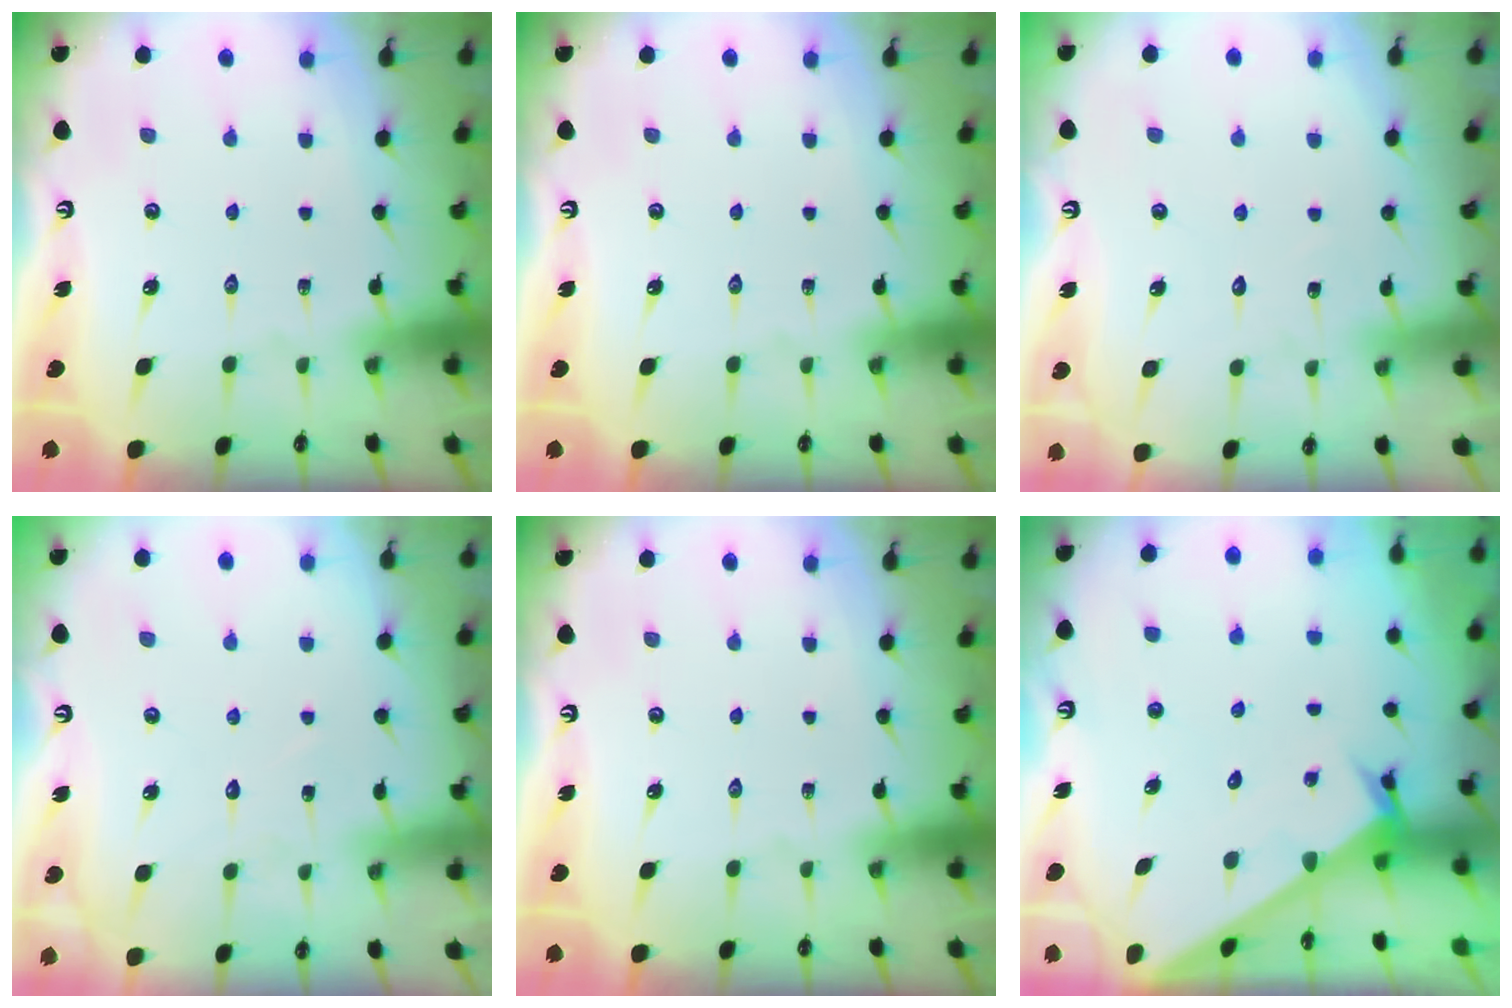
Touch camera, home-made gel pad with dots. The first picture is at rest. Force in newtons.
{"total": 0.0}
{"total": 5.8, "press": 5.8, "slide": 0.5}
{"total": 6.4, "press": 6.3, "slide": 0.6}
{"total": 0.0}
{"total": 2.9, "press": 2.9, "slide": 0.1}